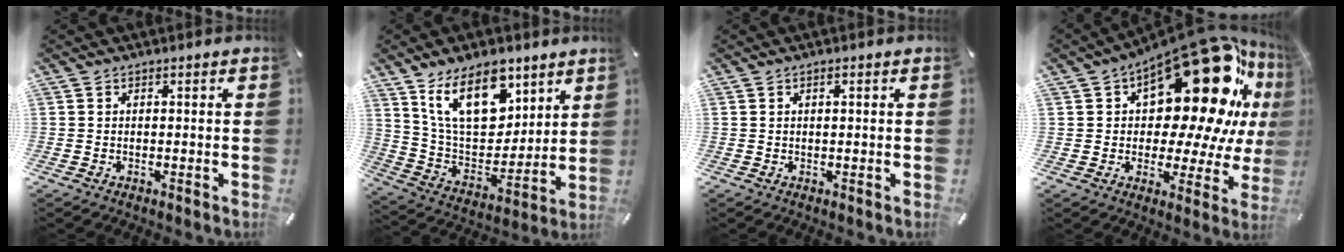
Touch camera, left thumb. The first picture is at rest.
{"total": 18.1, "force": [10.8, 10.4, 10.2], "torque": [-0.184, -0.051, 0.193]}
{"total": 0.7, "force": [0.2, 0.0, 0.6], "torque": [-0.012, 0.000, 0.003]}
{"total": 29.5, "force": [12.5, 13.8, 22.9], "torque": [-0.333, -0.109, 0.212]}